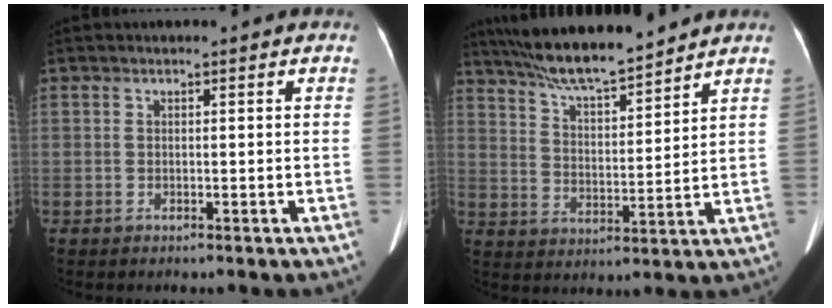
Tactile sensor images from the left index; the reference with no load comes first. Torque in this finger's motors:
{"motor_torque": [0.77, -1.08, 0.11, 0.13]}